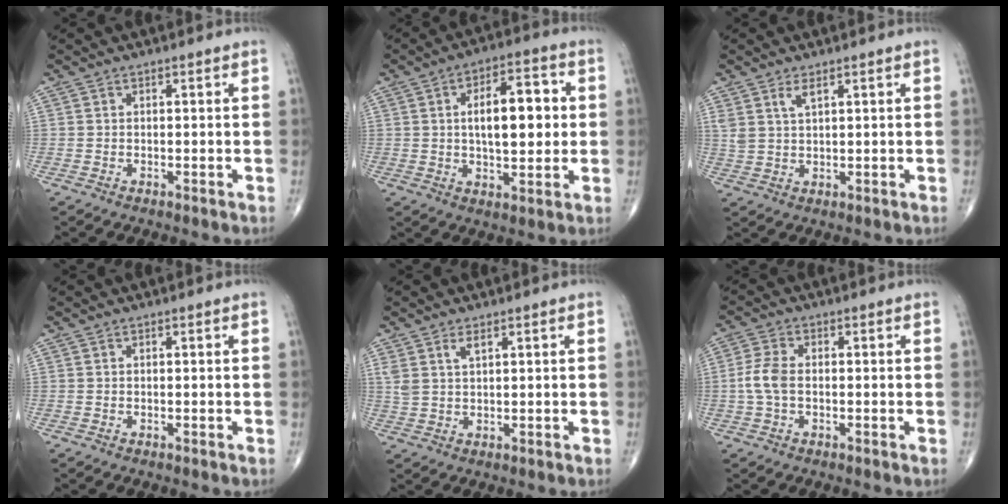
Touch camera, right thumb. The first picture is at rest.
{"total": 12.7, "force": [1.4, 5.8, 11.2], "torque": [-0.147, 0.009, 0.020]}
{"total": 3.2, "force": [1.9, 1.2, 2.3], "torque": [-0.048, -0.008, 0.044]}
{"total": 0.0}
{"total": 3.3, "force": [1.9, 1.4, 2.4], "torque": [-0.050, -0.003, 0.043]}
{"total": 4.8, "force": [-0.4, 2.7, 3.9], "torque": [-0.096, 0.011, -0.014]}